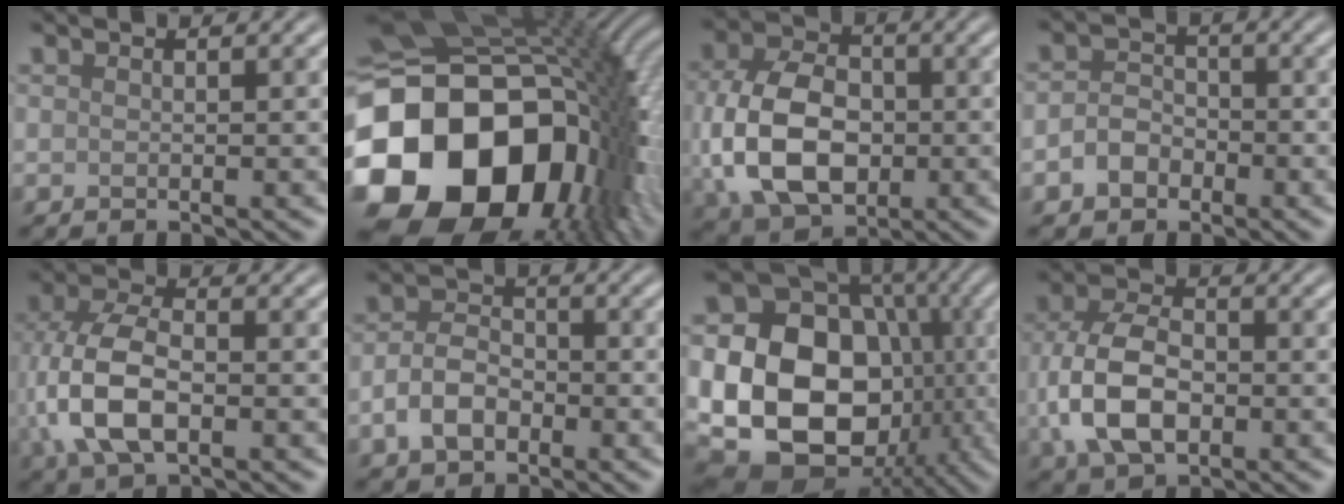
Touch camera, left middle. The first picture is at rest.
{"total": 22.5, "force": [-4.9, 17.2, 13.5], "torque": [-0.308, -0.030, -0.085]}
{"total": 10.2, "force": [-1.0, 7.1, 7.2], "torque": [-0.158, -0.006, -0.023]}
{"total": 2.8, "force": [-1.2, 2.2, 1.2], "torque": [-0.020, 0.005, -0.026]}
{"total": 7.9, "force": [-1.4, 4.5, 6.4], "torque": [-0.155, 0.000, -0.032]}
{"total": 4.1, "force": [-1.7, 2.8, 2.5], "torque": [-0.050, 0.004, -0.038]}
{"total": 19.6, "force": [-2.7, 15.7, 11.3], "torque": [-0.193, -0.026, -0.058]}
{"total": 7.4, "force": [-1.5, 4.6, 5.6], "torque": [-0.129, -0.002, -0.033]}